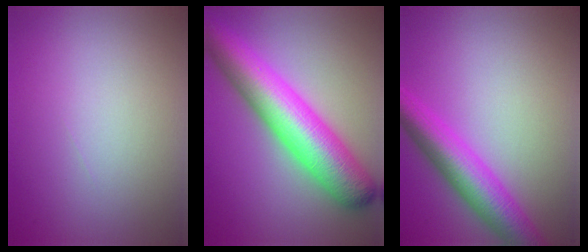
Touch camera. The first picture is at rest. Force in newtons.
{"total": 10.0, "press": 10.0, "slide": 0.3}
{"total": 6.1, "press": 6.1, "slide": 0.2}